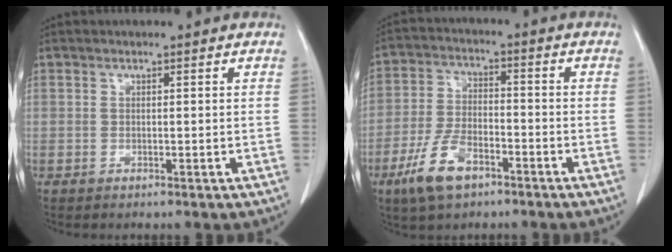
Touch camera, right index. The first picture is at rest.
{"total": 9.0, "force": [-5.3, 3.9, 6.1], "torque": [-0.136, -0.002, -0.100]}